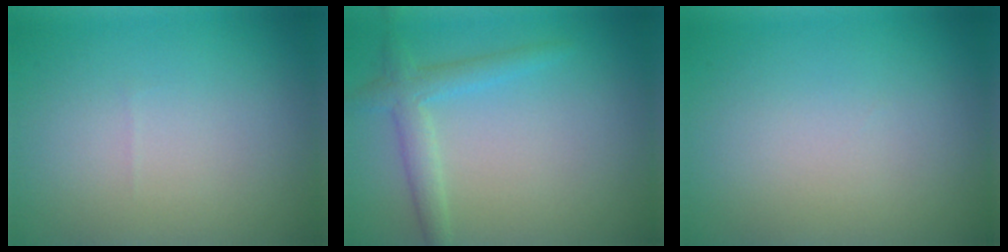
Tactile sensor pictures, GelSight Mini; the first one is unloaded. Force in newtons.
{"total": 2.6, "press": 2.6, "slide": 0.1}
{"total": 0.0}